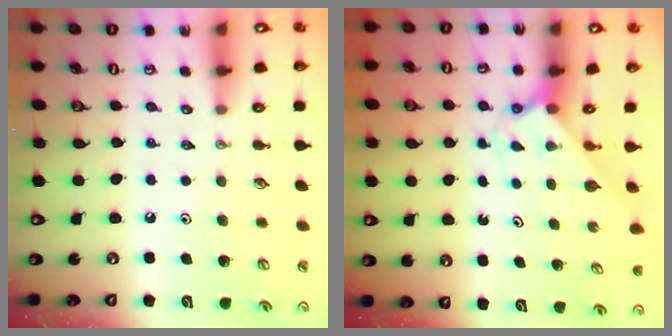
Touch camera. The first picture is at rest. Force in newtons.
{"total": 2.2, "press": 2.2, "slide": 0.2}